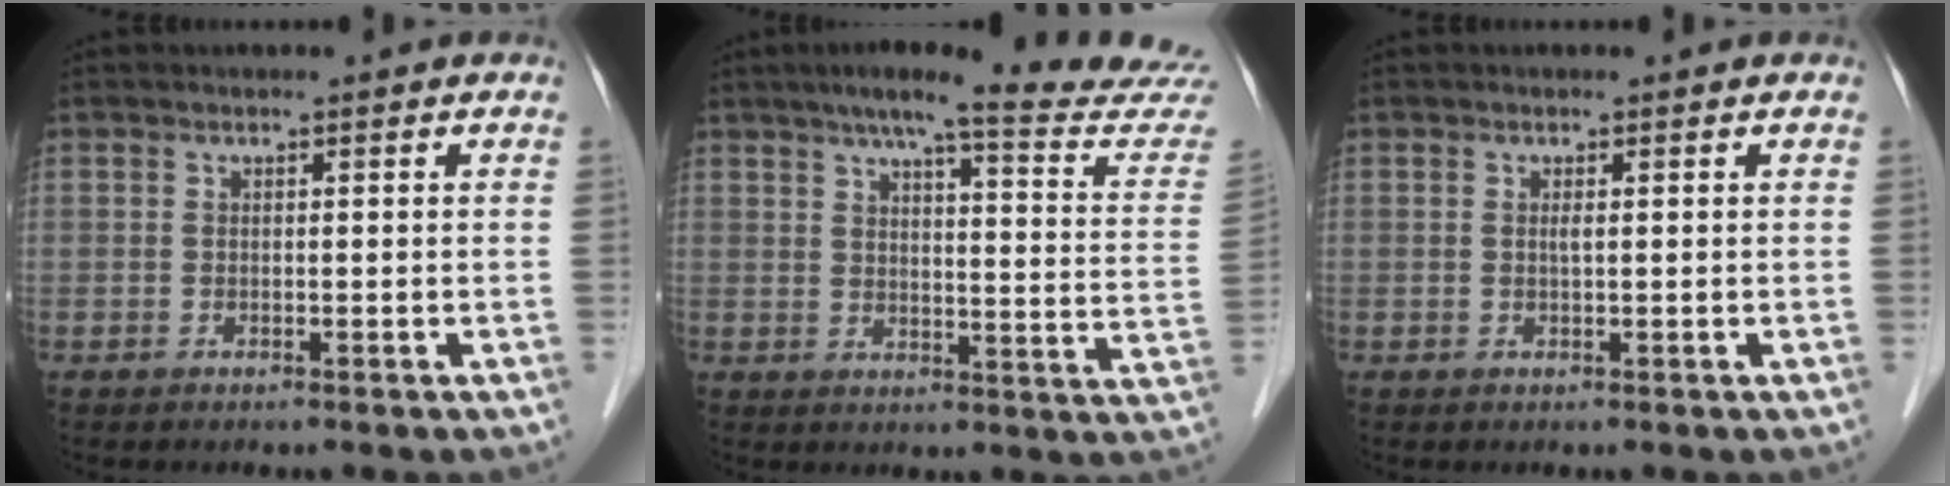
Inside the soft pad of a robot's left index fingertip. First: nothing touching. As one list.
[{"total": 21.7, "force": [19.6, 0.0, 9.2], "torque": [-0.121, -0.062, 0.231]}, {"total": 0.6, "force": [0.2, 0.0, 0.6], "torque": [-0.015, 0.000, 0.003]}]